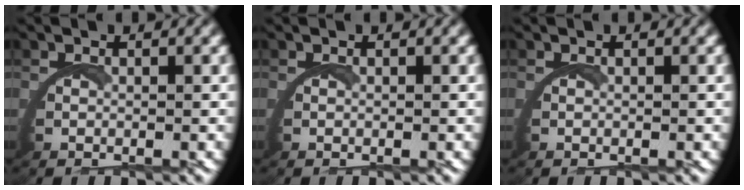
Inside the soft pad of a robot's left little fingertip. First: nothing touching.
{"total": 0.0}
{"total": 0.0}